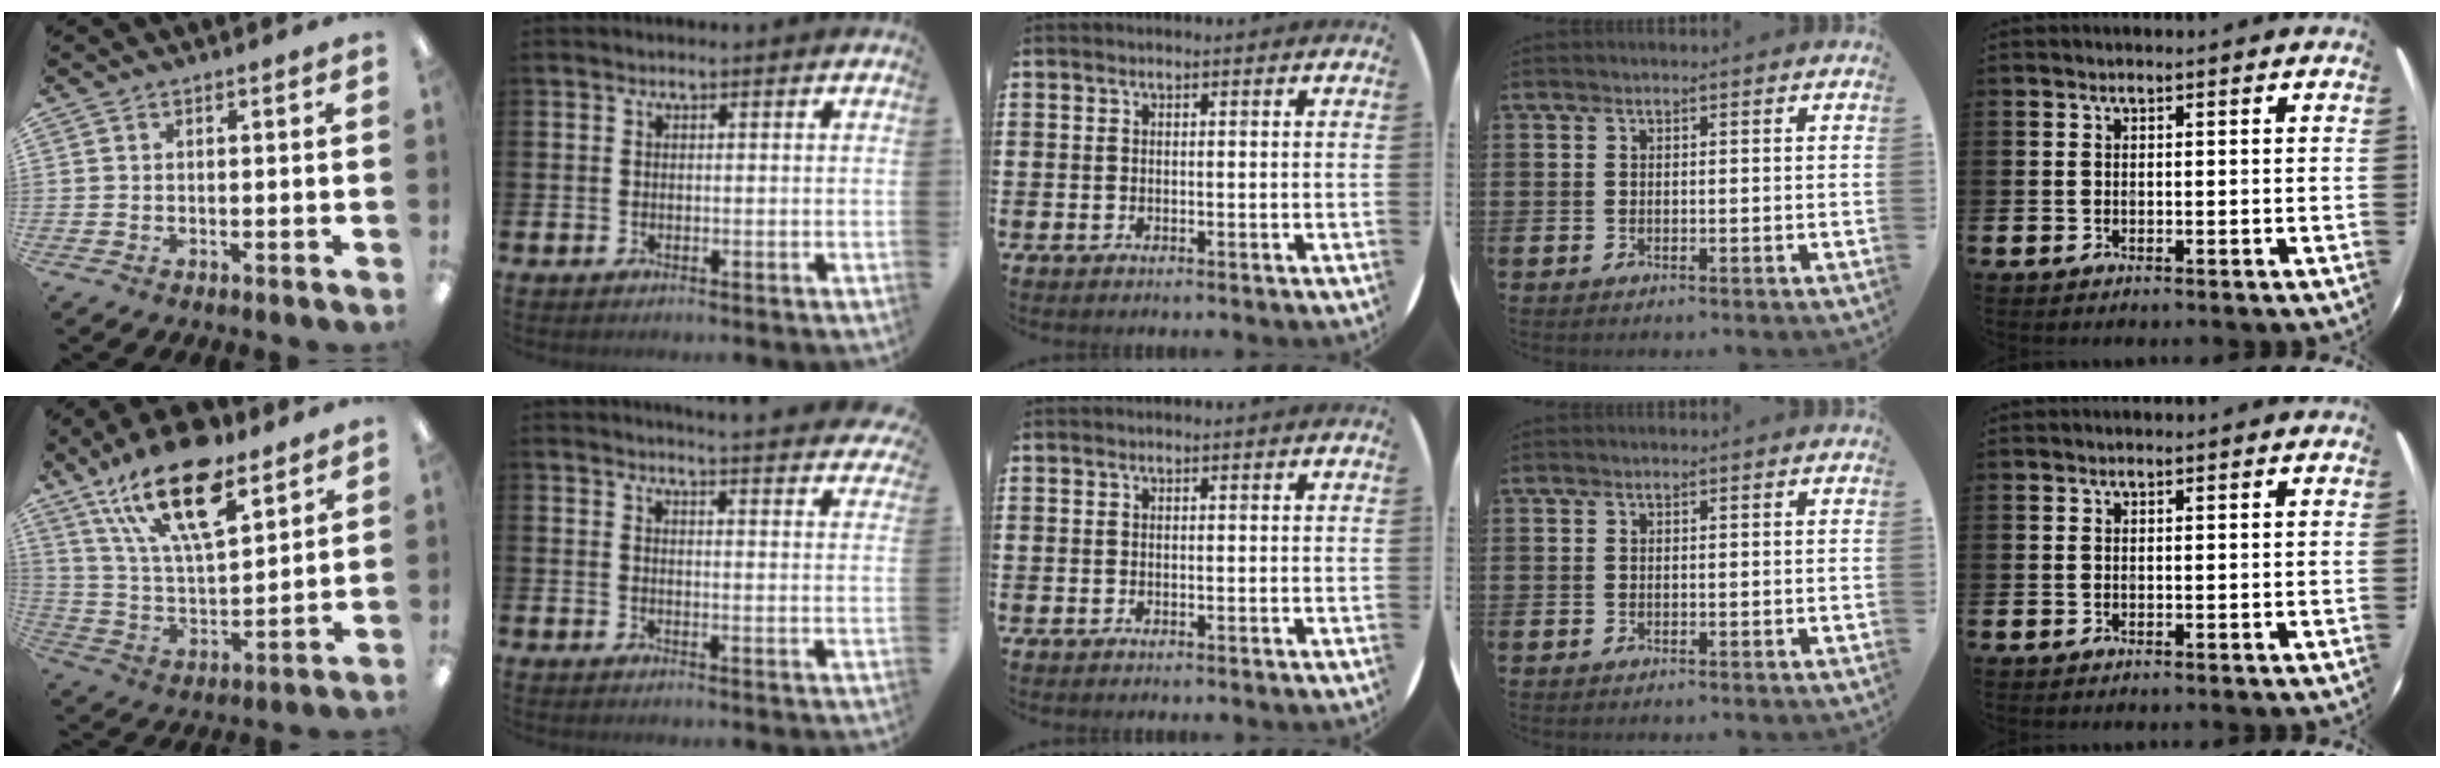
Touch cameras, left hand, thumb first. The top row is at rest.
{"thumb": {"total": 22.0, "force": [13.5, 8.9, 14.9], "torque": [-0.278, -0.065, 0.231]}, "index": {"total": 4.5, "force": [4.4, -0.4, 0.3], "torque": [0.001, -0.035, 0.076]}}